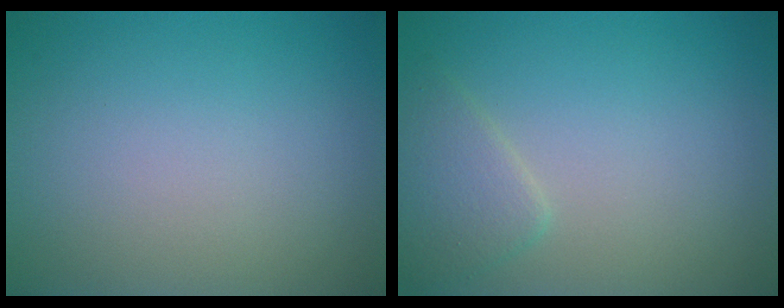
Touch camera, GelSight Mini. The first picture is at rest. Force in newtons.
{"total": 2.3, "press": 2.3, "slide": 0.0}